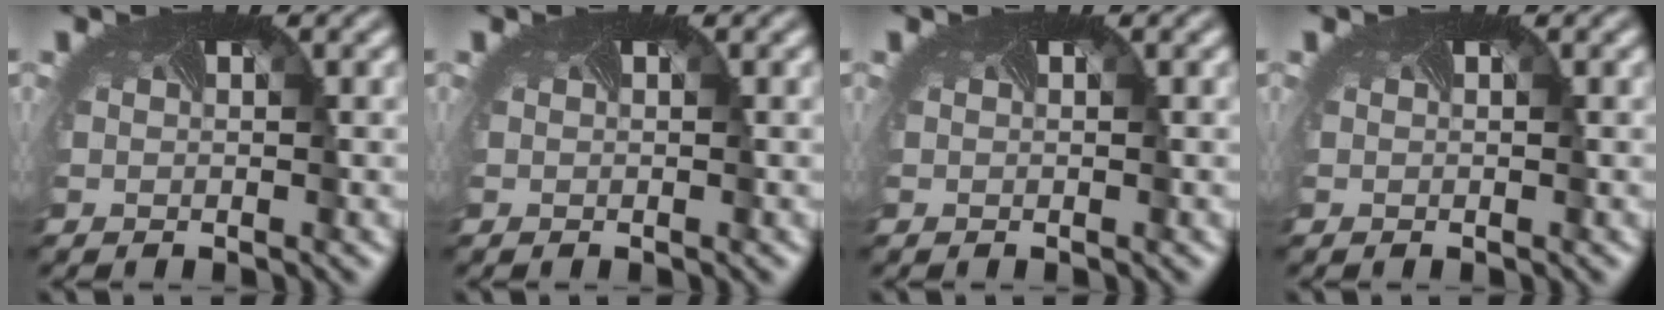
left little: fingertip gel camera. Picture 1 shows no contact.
{"total": 0.0}
{"total": 0.0}
{"total": 0.0}